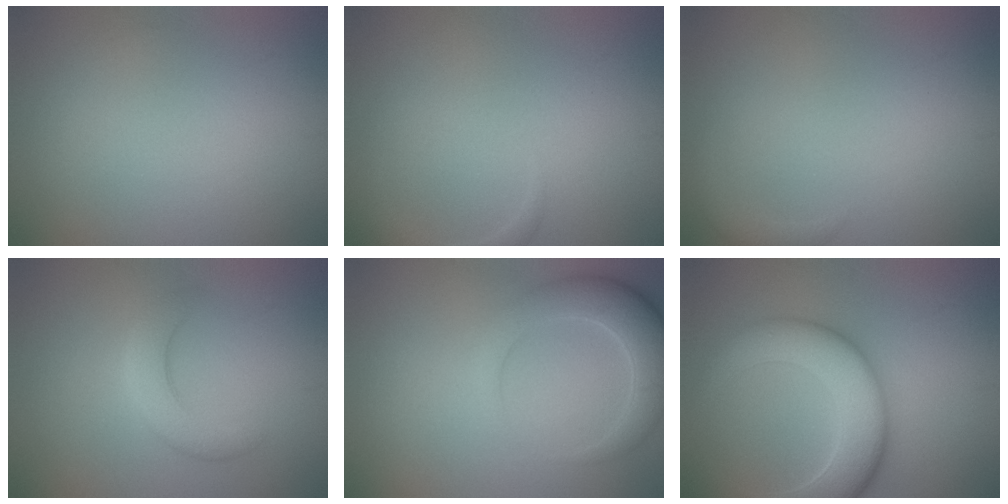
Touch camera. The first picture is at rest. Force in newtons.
{"total": 1.5, "press": 1.5, "slide": 0.2}
{"total": 1.5, "press": 1.5, "slide": 0.1}
{"total": 2.9, "press": 2.9, "slide": 0.2}
{"total": 4.2, "press": 4.2, "slide": 0.2}
{"total": 7.6, "press": 7.6, "slide": 0.3}